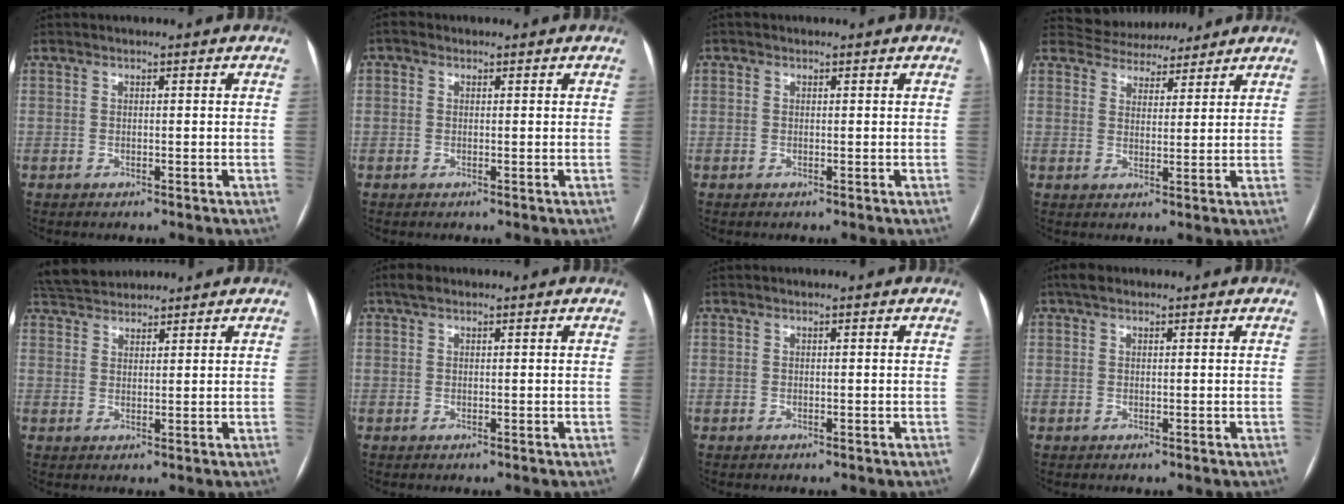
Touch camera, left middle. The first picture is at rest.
{"total": 1.5, "force": [-1.0, -1.0, -0.5], "torque": [0.012, -0.006, -0.019]}
{"total": 2.0, "force": [-1.1, -1.5, -0.8], "torque": [0.013, -0.011, -0.020]}
{"total": 7.7, "force": [7.2, 2.7, 0.7], "torque": [-0.006, 0.014, 0.101]}
{"total": 6.0, "force": [5.7, 1.3, 1.2], "torque": [-0.026, 0.035, 0.105]}
{"total": 1.7, "force": [1.2, 0.7, 1.0], "torque": [-0.020, 0.020, 0.022]}
{"total": 0.0}
{"total": 1.9, "force": [1.3, 0.9, 1.0], "torque": [-0.020, 0.022, 0.022]}